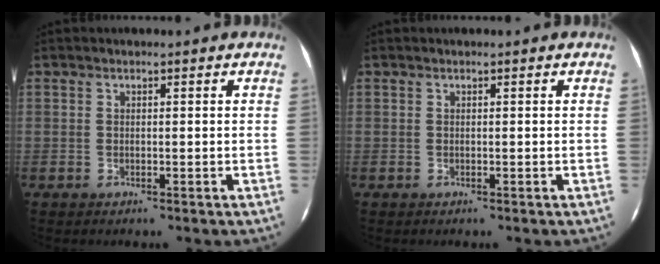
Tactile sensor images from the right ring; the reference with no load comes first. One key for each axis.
{"total": 0.0}